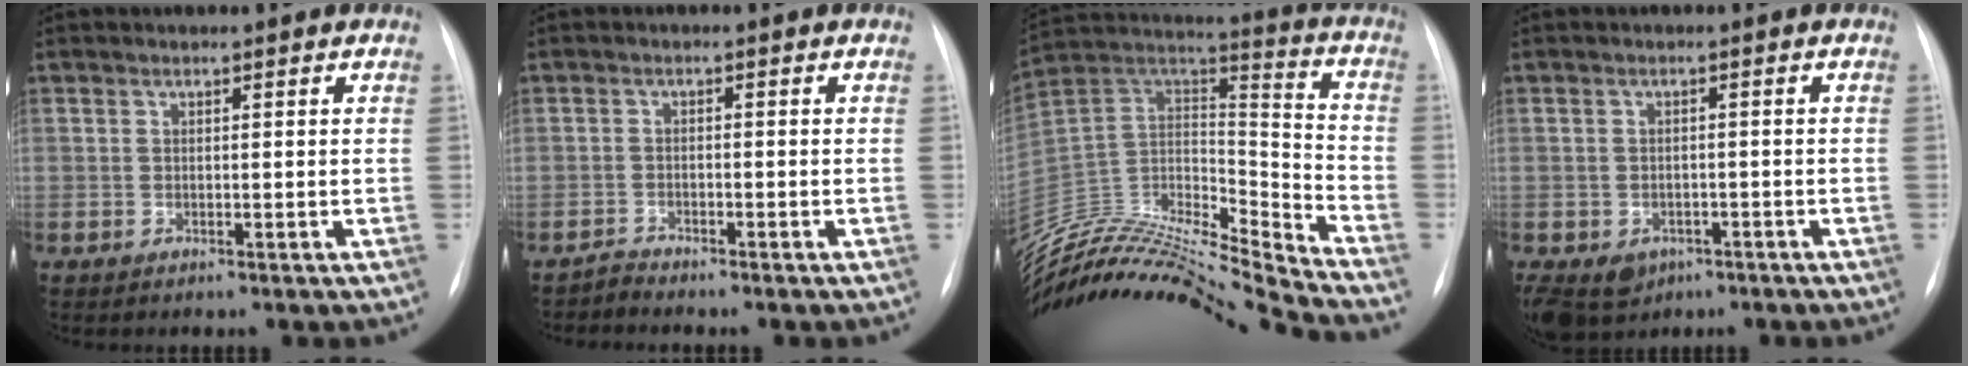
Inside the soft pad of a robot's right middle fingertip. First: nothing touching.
{"total": 1.4, "force": [-1.2, -0.2, -0.6], "torque": [0.015, -0.007, -0.025]}
{"total": 27.8, "force": [-26.4, 0.6, 8.7], "torque": [-0.186, -0.003, -0.446]}
{"total": 10.1, "force": [-4.8, 8.1, 3.6], "torque": [-0.101, 0.002, -0.055]}